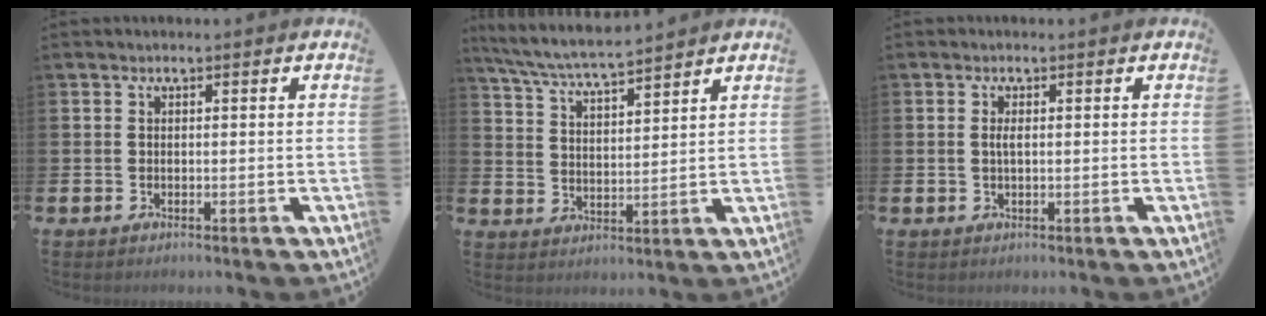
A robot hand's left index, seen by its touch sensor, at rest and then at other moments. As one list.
[{"total": 6.4, "force": [6.2, 0.3, 1.8], "torque": [-0.062, -0.032, 0.110]}, {"total": 1.2, "force": [0.2, 0.3, 1.1], "torque": [-0.029, 0.006, 0.003]}]